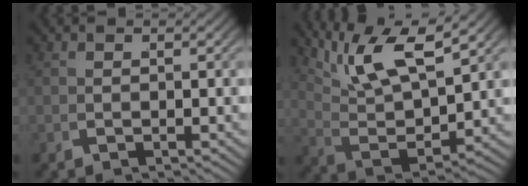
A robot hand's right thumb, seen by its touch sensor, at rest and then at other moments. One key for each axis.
{"total": 9.2, "fx": 3.5, "fy": 4.9, "fz": 7.0, "tx": -0.145, "ty": -0.019, "tz": 0.068}